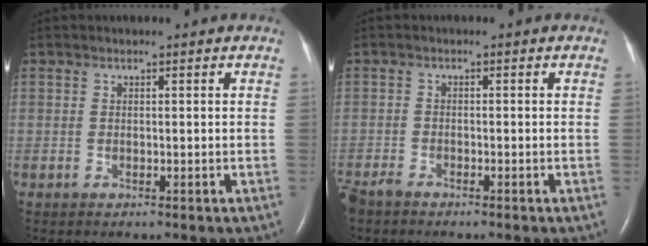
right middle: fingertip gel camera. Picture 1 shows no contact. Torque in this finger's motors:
{"motor_torque": [0.34, -0.45, 0.00, 0.02]}